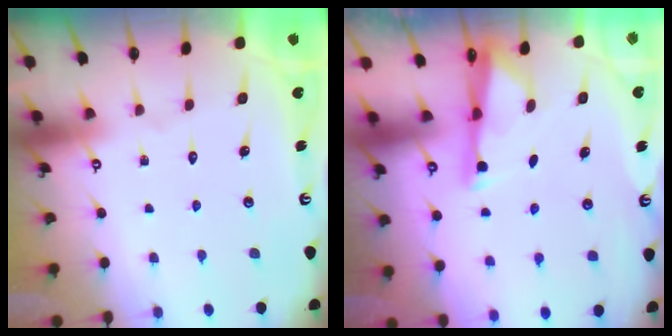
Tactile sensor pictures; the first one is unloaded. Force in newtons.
{"total": 2.9, "press": 2.8, "slide": 0.6}